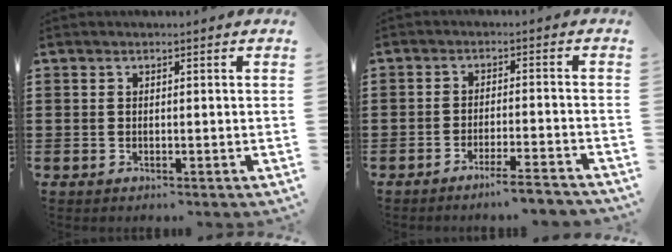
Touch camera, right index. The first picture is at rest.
{"total": 3.9, "force": [-3.5, -0.3, 1.7], "torque": [-0.028, -0.006, -0.067]}